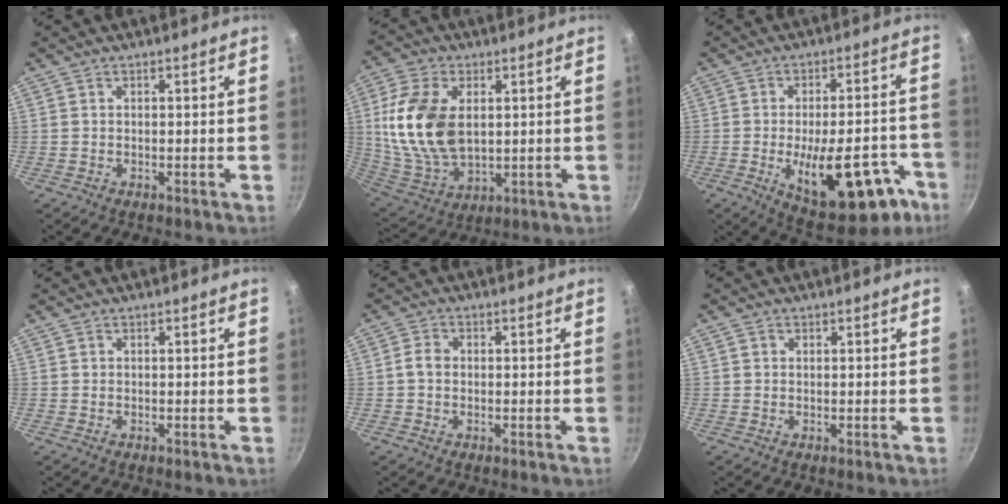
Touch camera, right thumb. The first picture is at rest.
{"total": 17.1, "force": [2.6, 10.6, 13.2], "torque": [-0.248, -0.015, 0.064]}
{"total": 20.5, "force": [-8.2, 9.3, 16.4], "torque": [-0.179, 0.027, -0.099]}
{"total": 0.0}
{"total": 2.7, "force": [-0.1, 2.1, 1.7], "torque": [-0.030, 0.010, -0.008]}
{"total": 0.7, "force": [0.2, 0.7, 0.2], "torque": [0.001, 0.002, 0.001]}